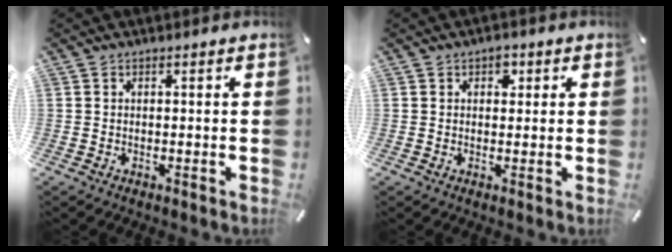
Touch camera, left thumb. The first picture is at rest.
{"total": 2.0, "force": [0.9, 1.6, 0.9], "torque": [0.002, -0.004, 0.009]}